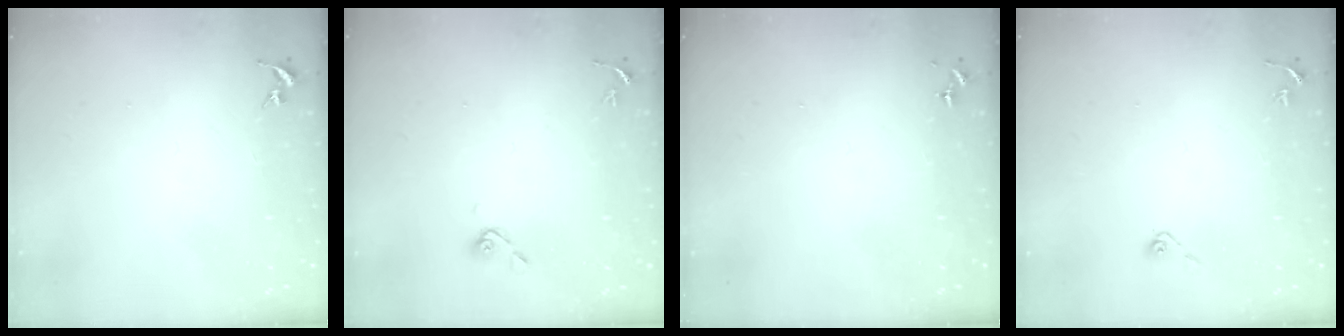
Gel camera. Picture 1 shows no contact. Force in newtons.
{"total": 5.9, "press": 5.4, "slide": 2.4}
{"total": 0.0}
{"total": 3.9, "press": 3.4, "slide": 1.9}